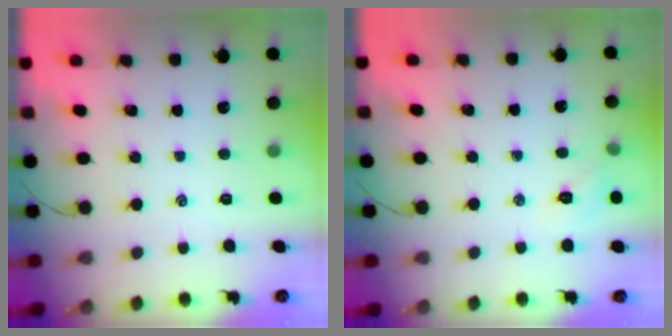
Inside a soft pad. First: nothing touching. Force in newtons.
{"total": 5.4, "press": 5.3, "slide": 1.4}